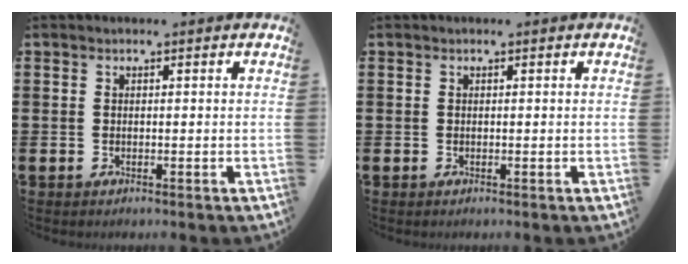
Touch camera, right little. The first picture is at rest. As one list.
[{"total": 0.0}]